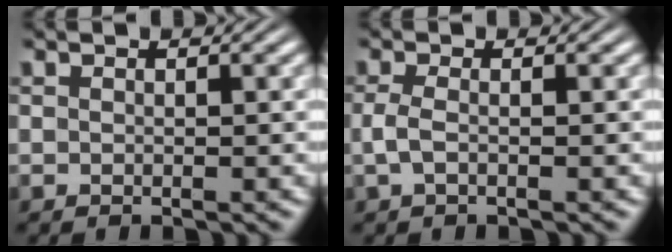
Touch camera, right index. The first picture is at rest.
{"total": 1.6, "force": [-0.5, 0.5, 1.5], "torque": [-0.041, -0.010, -0.003]}